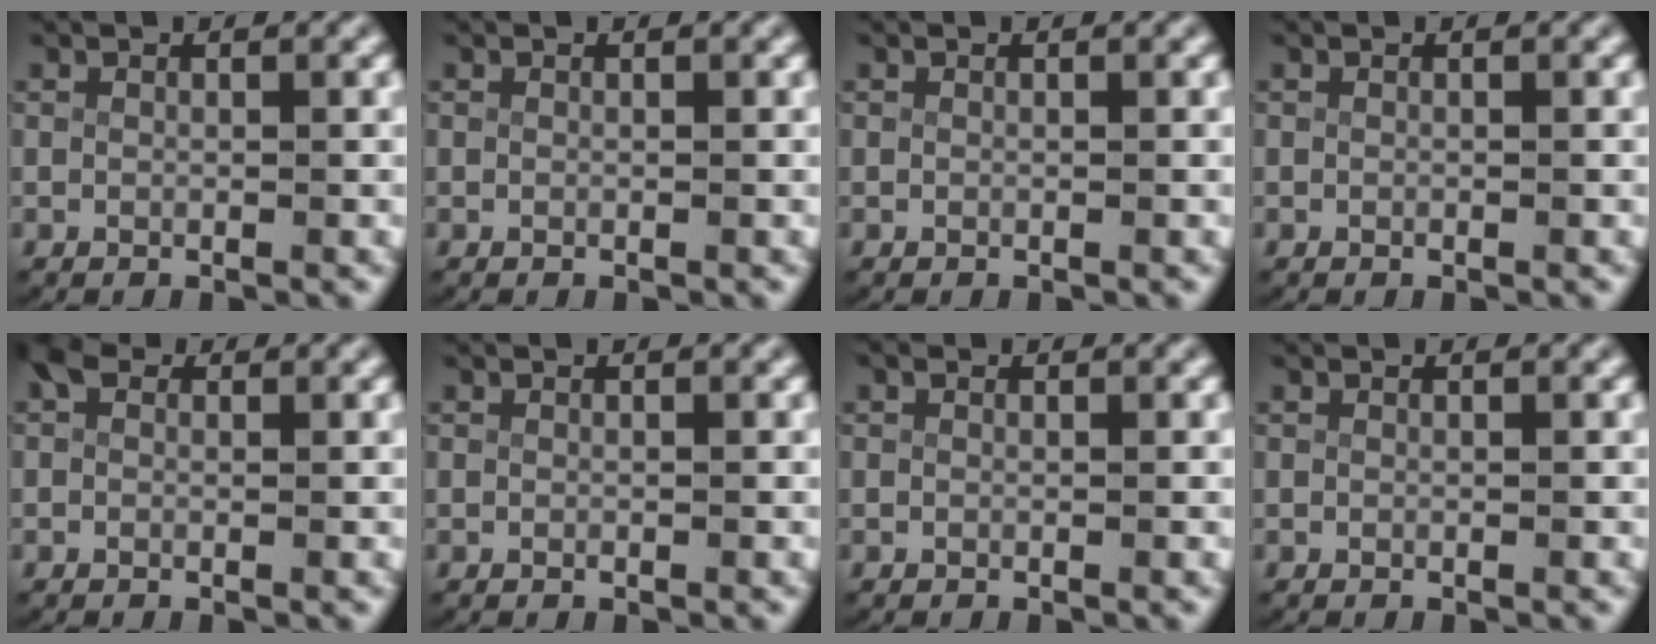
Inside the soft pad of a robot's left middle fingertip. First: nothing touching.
{"total": 0.0}
{"total": 0.0}
{"total": 0.0}
{"total": 1.0, "force": [0.5, 0.6, 0.6], "torque": [-0.016, -0.002, 0.009]}
{"total": 0.0}
{"total": 0.0}
{"total": 0.0}